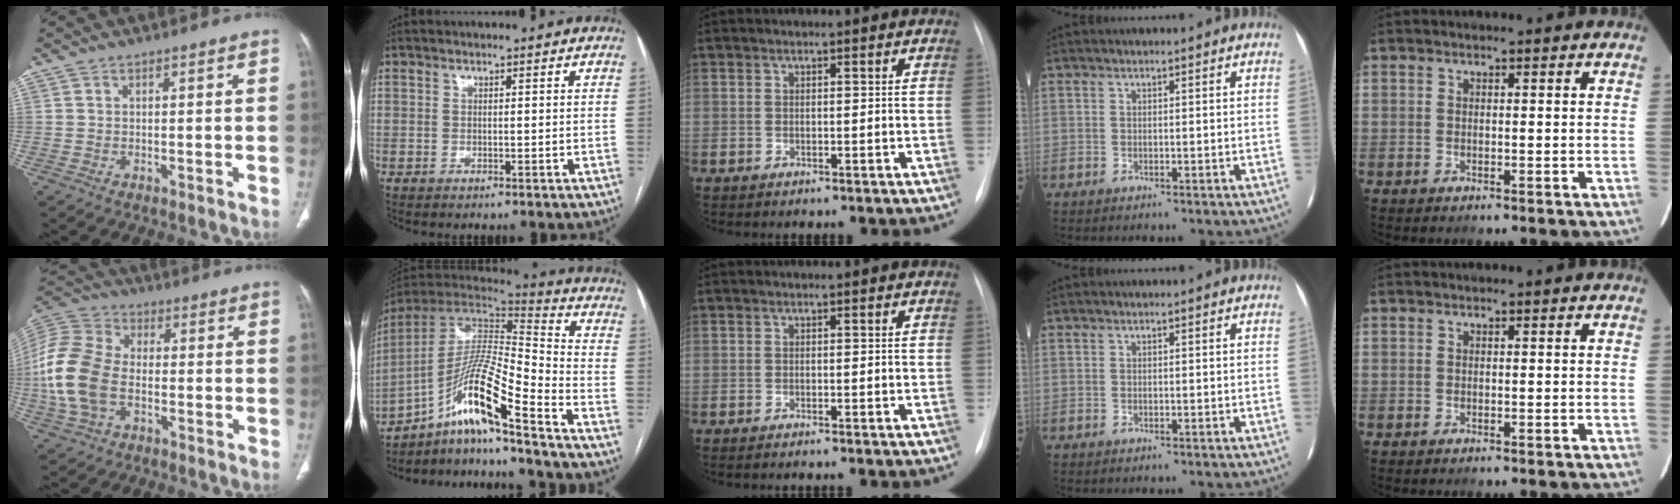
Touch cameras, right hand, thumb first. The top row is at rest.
{"thumb": {"total": 15.7, "force": [-2.8, 10.3, 11.5], "torque": [-0.255, 0.024, -0.057]}, "index": {"total": 15.4, "force": [-9.7, -0.1, 11.9], "torque": [-0.226, 0.011, -0.172]}, "middle": {"total": 0.9, "force": [-0.7, -0.2, 0.5], "torque": [-0.005, -0.002, -0.008]}}